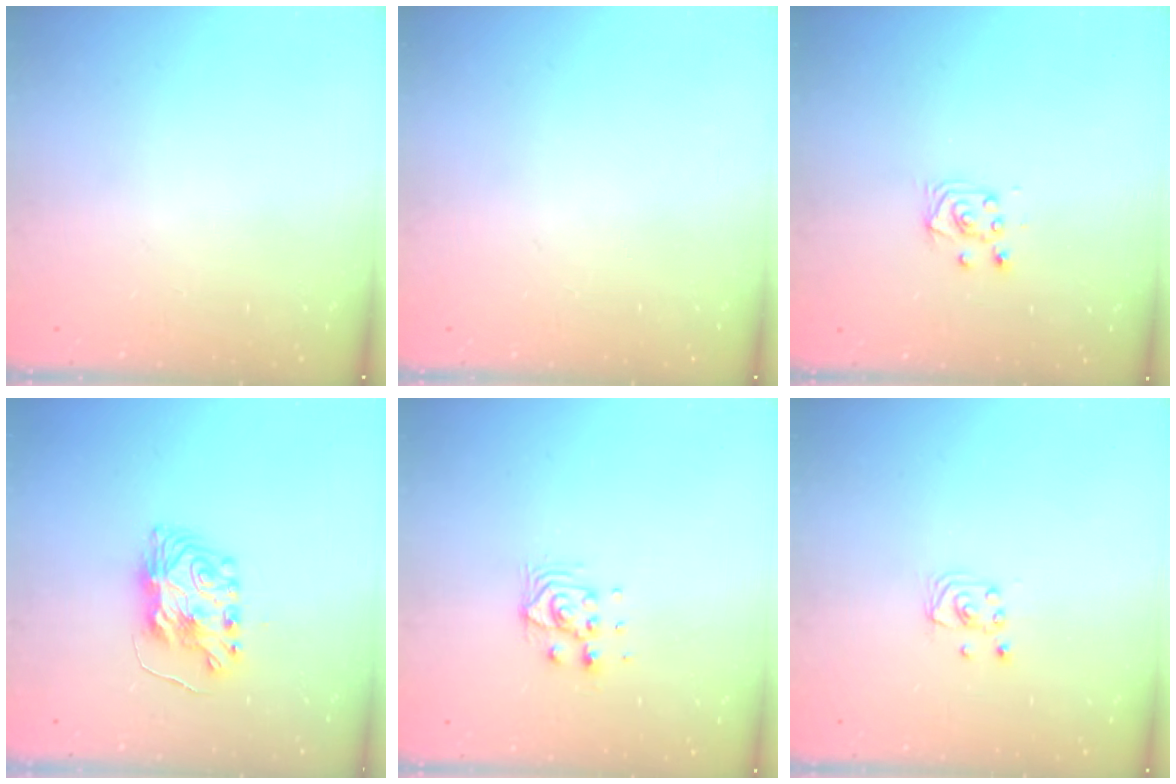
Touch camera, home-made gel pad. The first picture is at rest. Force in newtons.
{"total": 0.0}
{"total": 5.2, "press": 5.2, "slide": 0.5}
{"total": 8.6, "press": 8.5, "slide": 0.7}
{"total": 6.9, "press": 6.9, "slide": 0.4}
{"total": 2.0, "press": 2.0, "slide": 0.2}